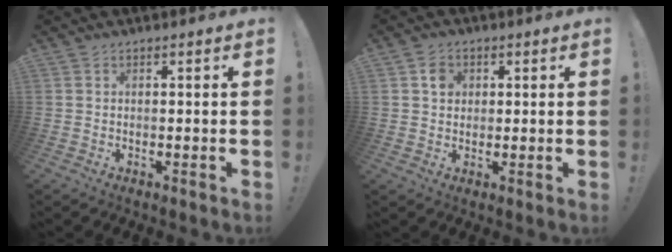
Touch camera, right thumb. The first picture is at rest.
{"total": 4.1, "force": [1.2, 3.6, 1.4], "torque": [-0.013, 0.002, 0.017]}